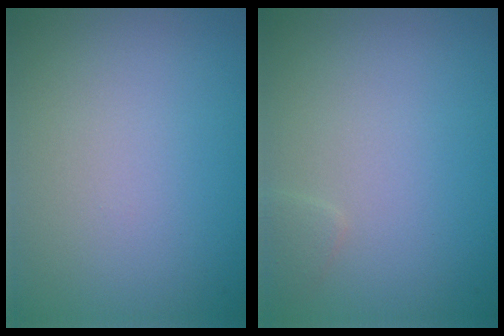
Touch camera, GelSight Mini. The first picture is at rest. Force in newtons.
{"total": 0.7, "press": 0.7, "slide": 0.0}